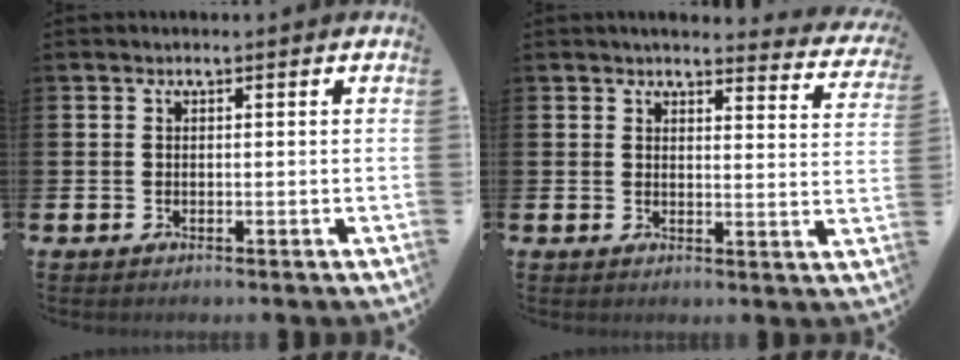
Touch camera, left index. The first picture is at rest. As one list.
[{"total": 3.5, "force": [3.4, 0.5, 0.4], "torque": [-0.007, -0.031, 0.057]}]